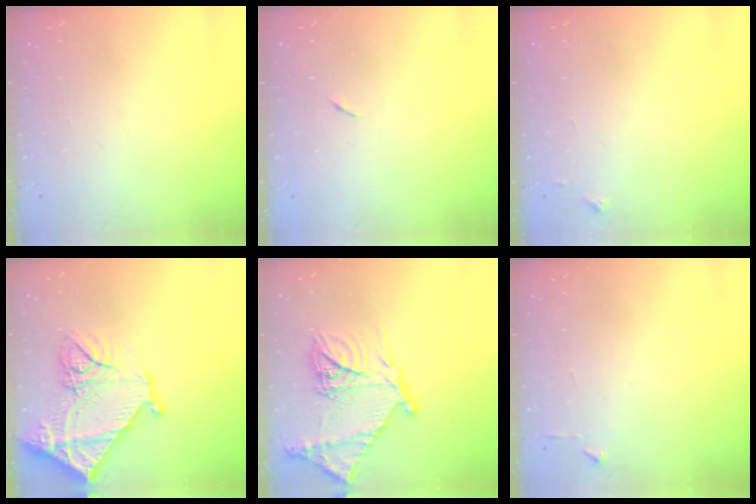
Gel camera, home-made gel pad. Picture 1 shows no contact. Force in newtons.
{"total": 3.8, "press": 3.7, "slide": 0.7}
{"total": 3.8, "press": 3.7, "slide": 0.6}
{"total": 19.9, "press": 19.8, "slide": 2.1}
{"total": 20.3, "press": 20.3, "slide": 1.7}
{"total": 3.2, "press": 3.2, "slide": 0.4}